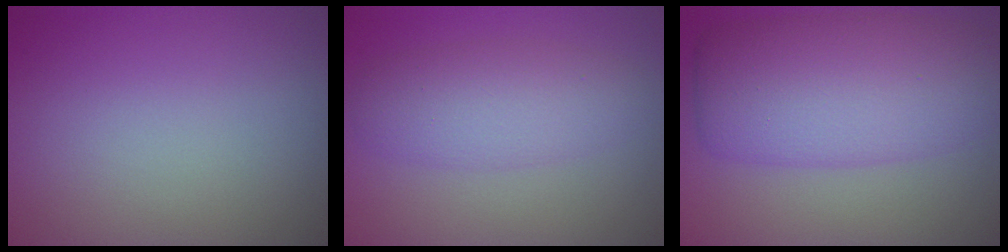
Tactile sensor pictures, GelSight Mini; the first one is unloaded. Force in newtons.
{"total": 4.1, "press": 4.1, "slide": 0.2}
{"total": 8.4, "press": 8.4, "slide": 0.0}